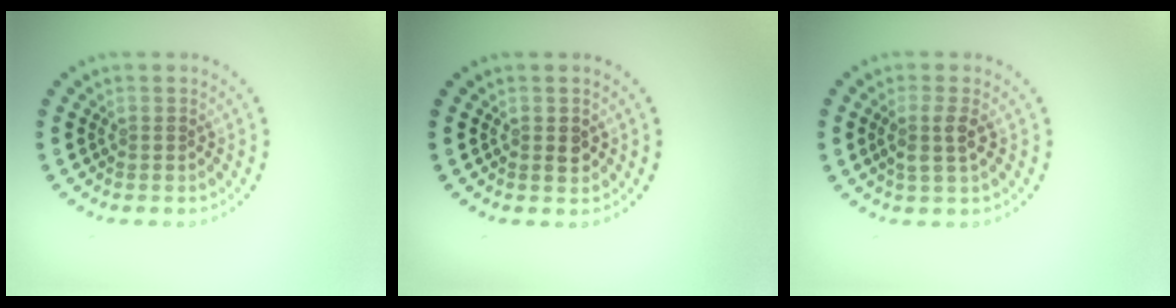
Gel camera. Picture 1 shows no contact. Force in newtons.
{"total": 1.2, "press": 1.2, "slide": 0.2}
{"total": 2.1, "press": 1.8, "slide": 0.9}